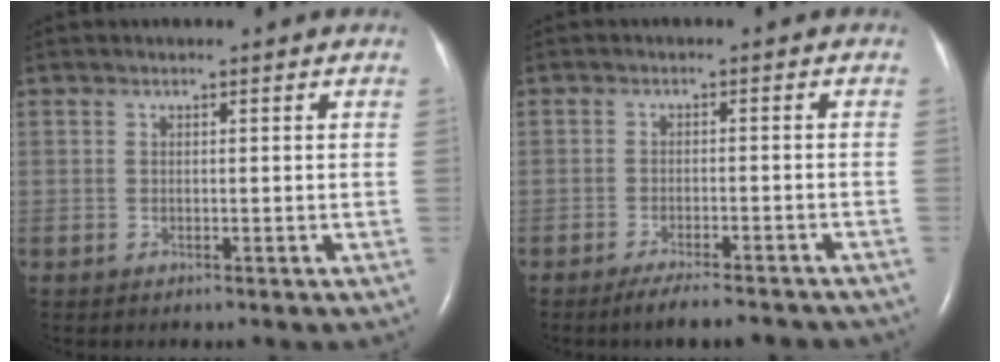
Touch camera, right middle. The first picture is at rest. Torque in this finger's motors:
{"motor_torque": [0.16, -0.18, 0.02, 0.02]}